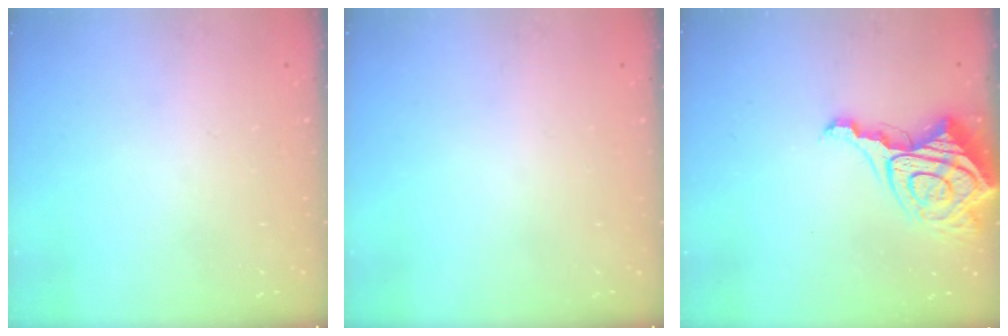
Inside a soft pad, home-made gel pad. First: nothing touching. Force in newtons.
{"total": 0.0}
{"total": 12.9, "press": 12.9, "slide": 1.3}